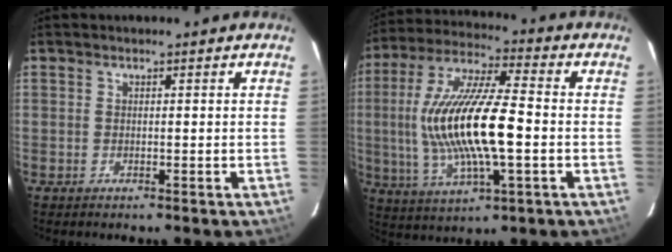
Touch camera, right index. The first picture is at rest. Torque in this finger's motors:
{"motor_torque": [1.46, -0.68, 1.05, 0.21]}